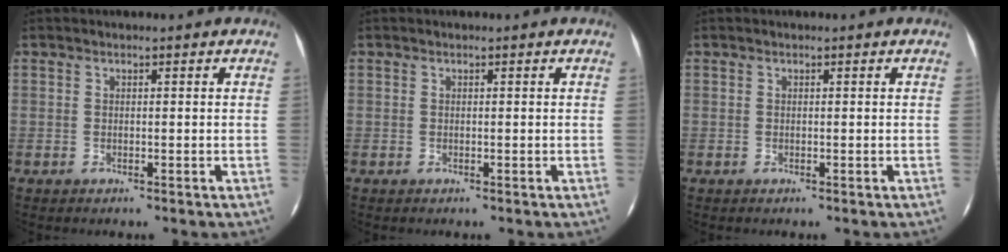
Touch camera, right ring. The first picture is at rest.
{"total": 0.0}
{"total": 0.0}